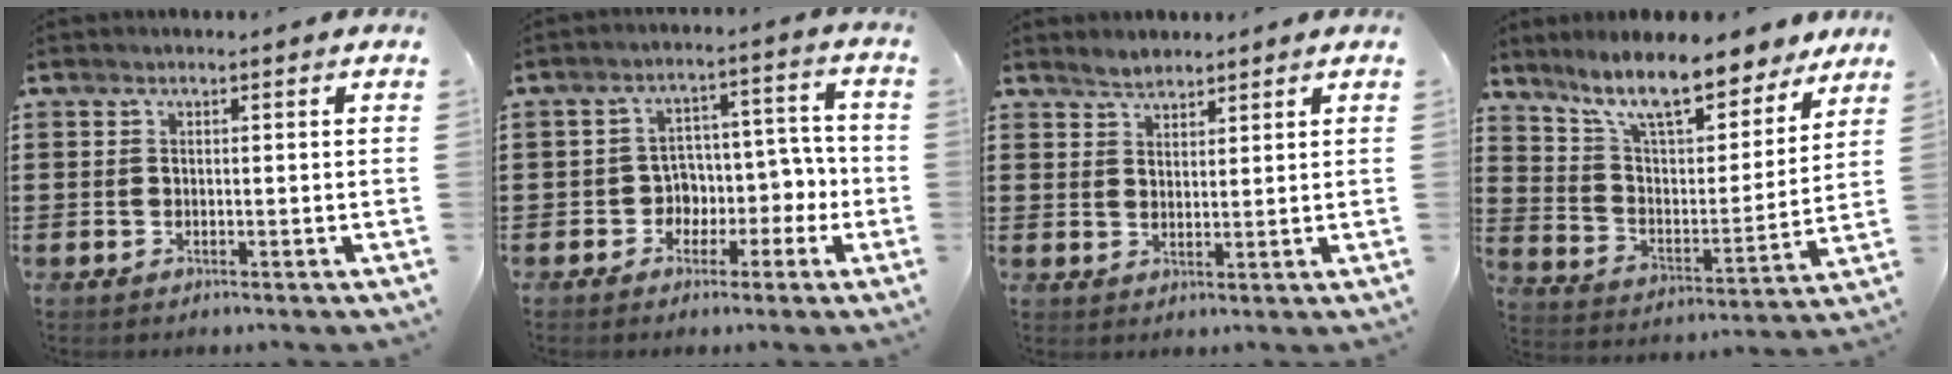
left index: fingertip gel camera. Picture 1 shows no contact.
{"total": 4.9, "force": [-1.1, 4.7, 0.8], "torque": [-0.032, -0.006, -0.023]}
{"total": 2.4, "force": [2.3, 0.8, 0.1], "torque": [-0.008, 0.003, 0.045]}
{"total": 11.4, "force": [9.4, 2.2, 5.9], "torque": [-0.133, -0.052, 0.162]}